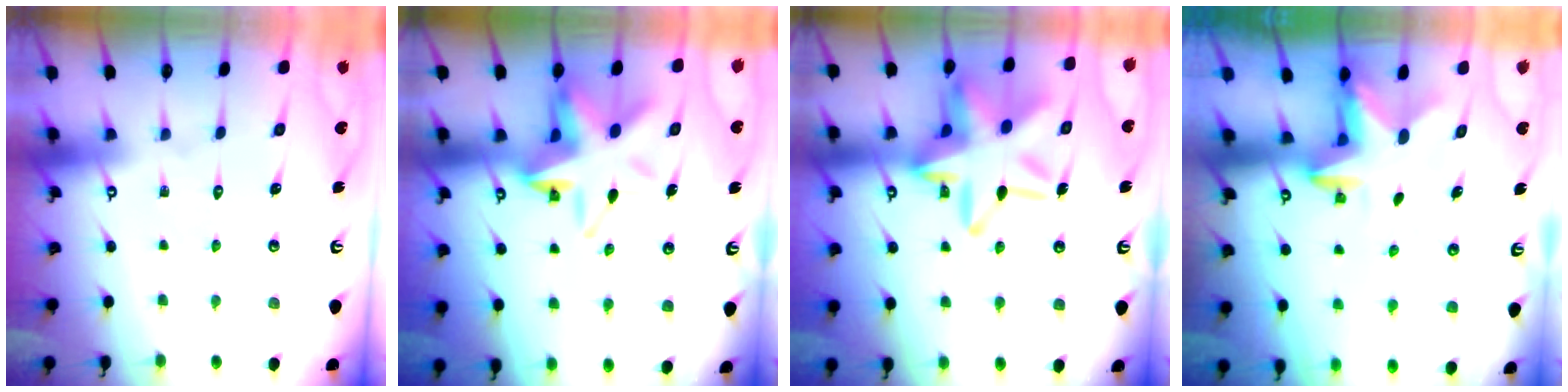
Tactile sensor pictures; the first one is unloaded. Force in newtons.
{"total": 11.9, "press": 11.7, "slide": 1.9}
{"total": 21.5, "press": 21.4, "slide": 1.8}
{"total": 2.9, "press": 2.9, "slide": 0.5}